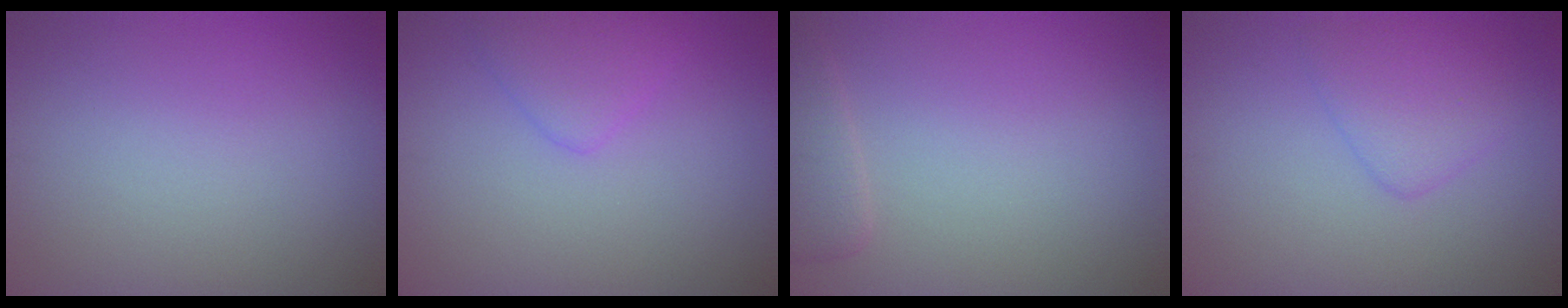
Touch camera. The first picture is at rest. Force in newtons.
{"total": 2.1, "press": 2.1, "slide": 0.2}
{"total": 2.1, "press": 2.1, "slide": 0.2}
{"total": 2.7, "press": 2.7, "slide": 0.0}